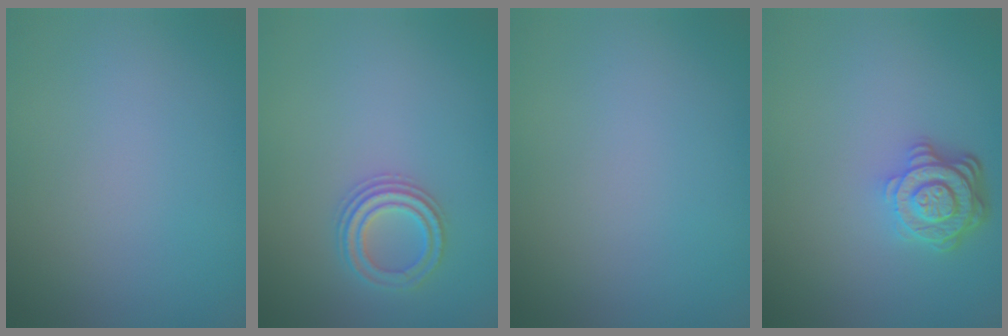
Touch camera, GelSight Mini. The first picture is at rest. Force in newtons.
{"total": 2.2, "press": 2.1, "slide": 0.7}
{"total": 0.0}
{"total": 4.2, "press": 3.3, "slide": 2.7}